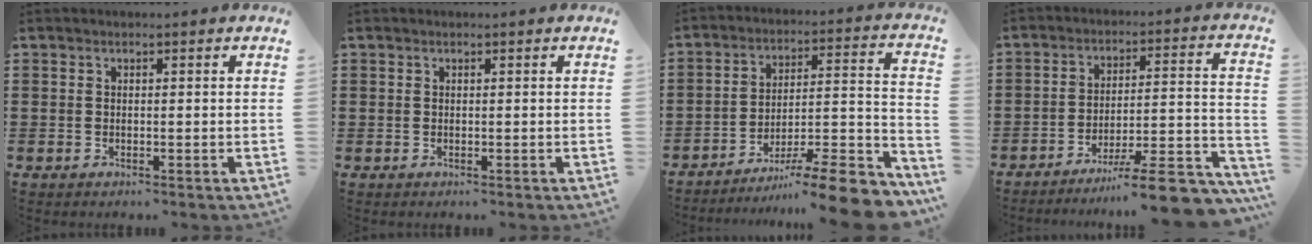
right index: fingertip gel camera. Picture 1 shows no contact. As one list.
[{"total": 0.0}, {"total": 11.1, "force": [-8.8, 0.9, 6.8], "torque": [-0.082, 0.016, -0.167]}, {"total": 10.3, "force": [-8.3, 1.0, 6.0], "torque": [-0.080, 0.014, -0.157]}]